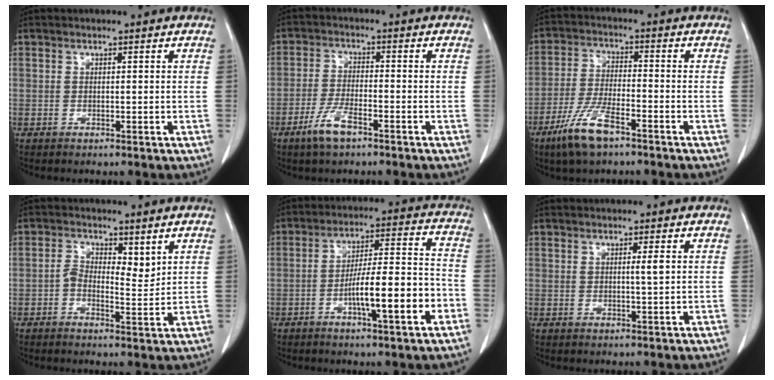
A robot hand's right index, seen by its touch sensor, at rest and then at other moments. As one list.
[{"total": 5.3, "force": [-3.3, 1.3, 3.9], "torque": [-0.086, -0.002, -0.060]}, {"total": 8.6, "force": [-5.5, 1.9, 6.4], "torque": [-0.135, -0.014, -0.103]}, {"total": 4.2, "force": [1.2, 2.3, 3.4], "torque": [-0.052, 0.007, 0.016]}, {"total": 12.4, "force": [-4.6, 1.3, 11.5], "torque": [-0.183, 0.014, -0.070]}, {"total": 1.9, "force": [0.5, 0.0, 1.8], "torque": [-0.032, -0.001, 0.006]}]